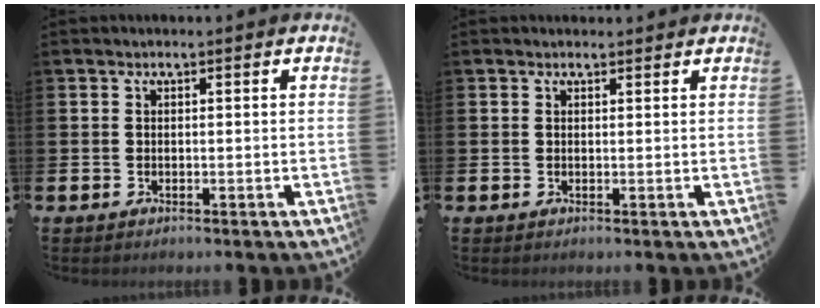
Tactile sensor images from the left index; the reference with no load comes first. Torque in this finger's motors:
{"motor_torque": [0.95, -1.19, 0.04, -0.01]}